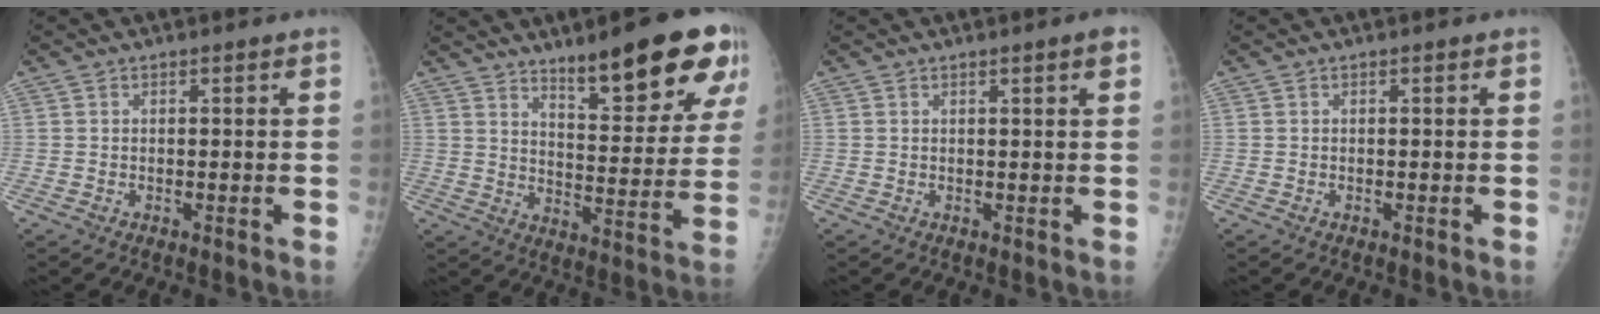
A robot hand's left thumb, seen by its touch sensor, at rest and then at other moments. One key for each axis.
{"total": 18.1, "fx": 11.5, "fy": 4.3, "fz": 13.3, "tx": -0.146, "ty": -0.066, "tz": 0.168}
{"total": 1.9, "fx": 1.0, "fy": -0.1, "fz": 1.6, "tx": -0.025, "ty": -0.003, "tz": 0.013}
{"total": 0.0}